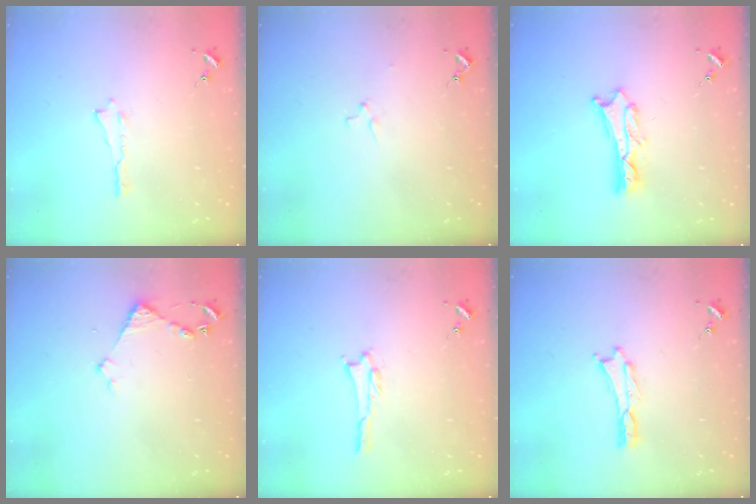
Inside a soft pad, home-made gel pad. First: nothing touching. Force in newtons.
{"total": 1.1, "press": 1.1, "slide": 0.1}
{"total": 2.0, "press": 2.0, "slide": 0.2}
{"total": 3.1, "press": 3.1, "slide": 0.3}
{"total": 1.0, "press": 1.0, "slide": 0.2}
{"total": 0.0}